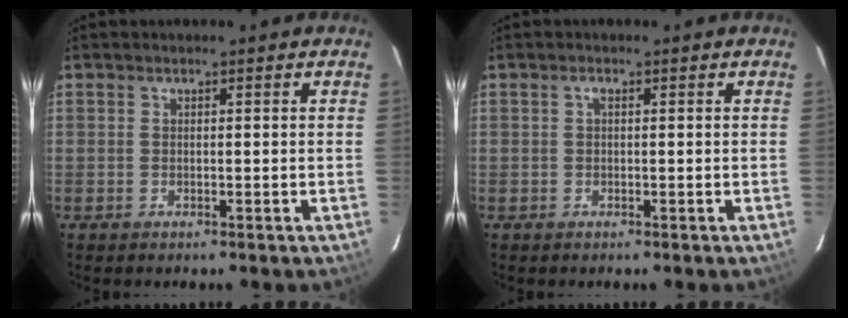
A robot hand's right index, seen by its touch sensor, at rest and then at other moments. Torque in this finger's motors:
{"motor_torque": [0.16, -0.04, 0.10, 0.02]}